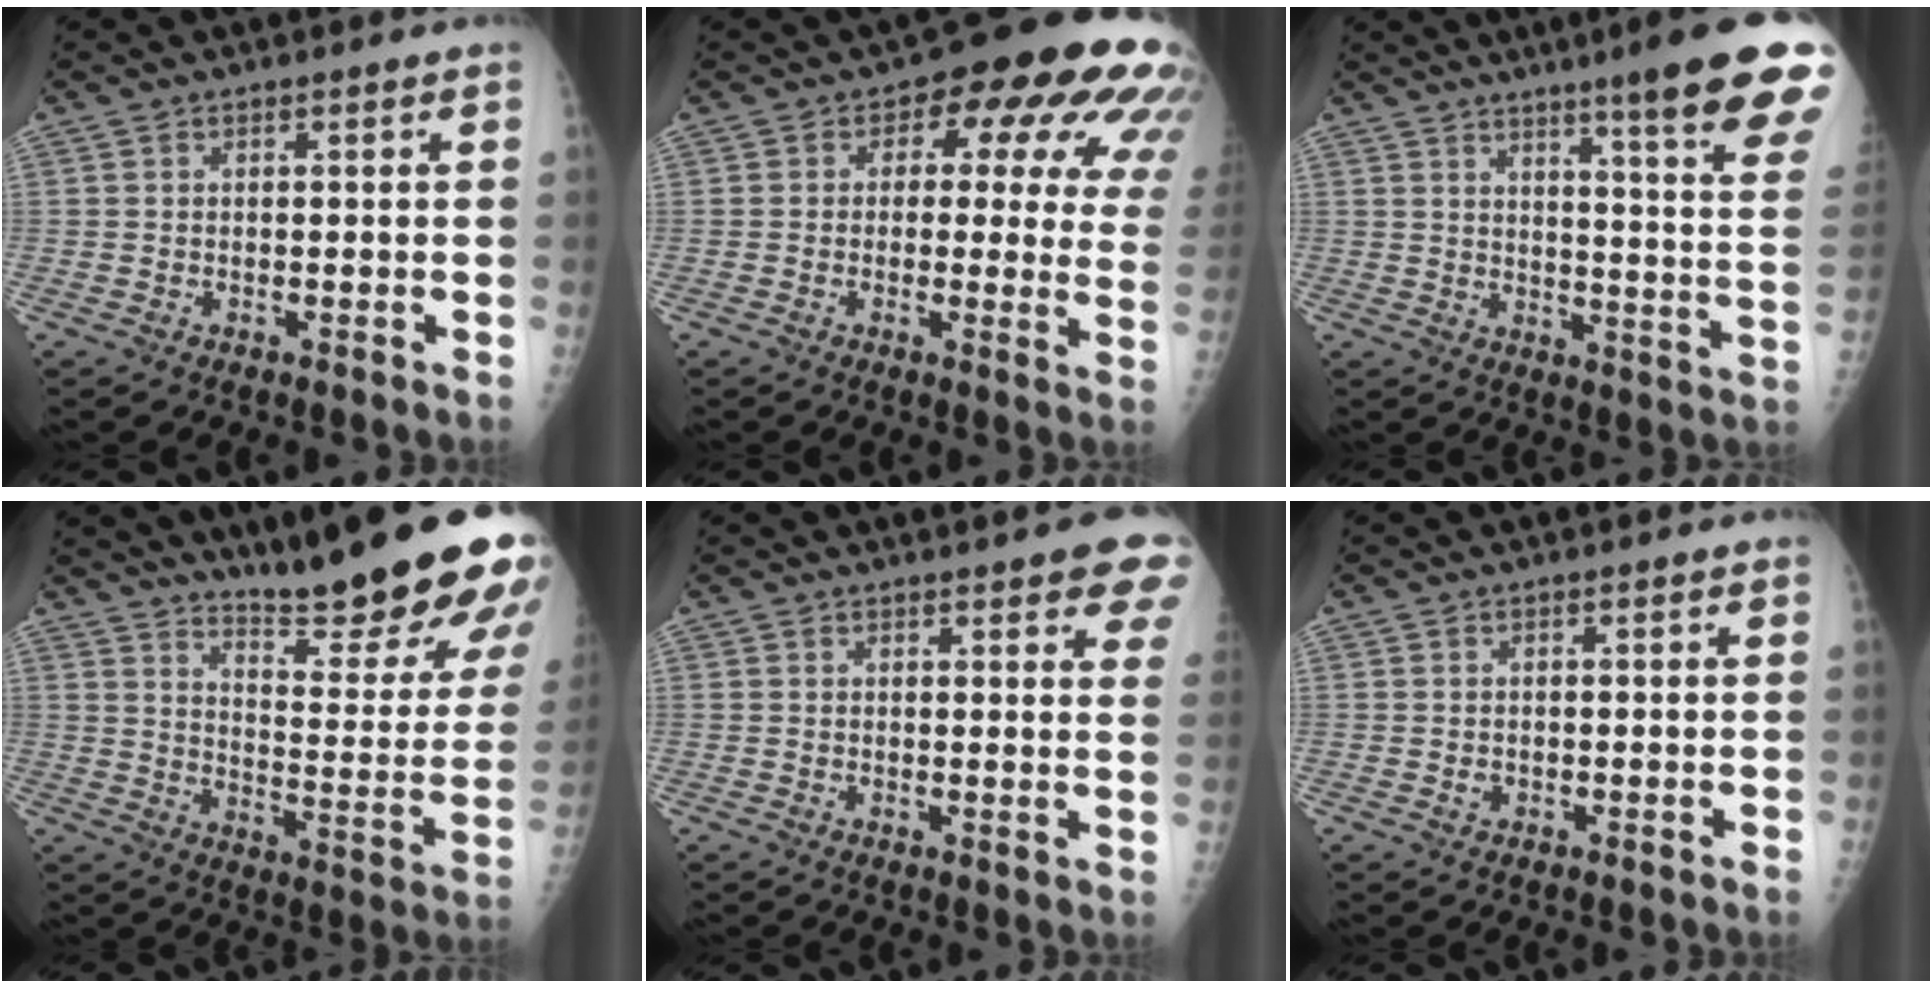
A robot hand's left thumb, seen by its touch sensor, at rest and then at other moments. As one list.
[{"total": 18.2, "force": [6.9, 9.5, 13.9], "torque": [-0.115, -0.004, 0.067]}, {"total": 20.6, "force": [13.9, 1.4, 15.1], "torque": [-0.178, -0.072, 0.174]}, {"total": 26.9, "force": [20.8, 4.2, 16.6], "torque": [-0.205, -0.144, 0.281]}, {"total": 8.1, "force": [5.1, 2.4, 5.8], "torque": [-0.040, -0.014, 0.053]}, {"total": 0.9, "force": [-0.3, 0.8, 0.4], "torque": [-0.001, 0.001, -0.002]}]